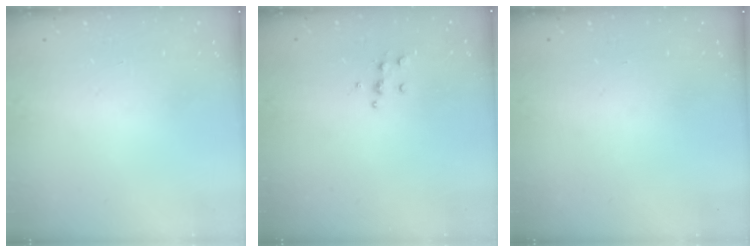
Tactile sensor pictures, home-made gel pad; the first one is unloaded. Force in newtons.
{"total": 5.2, "press": 5.0, "slide": 1.1}
{"total": 0.0}